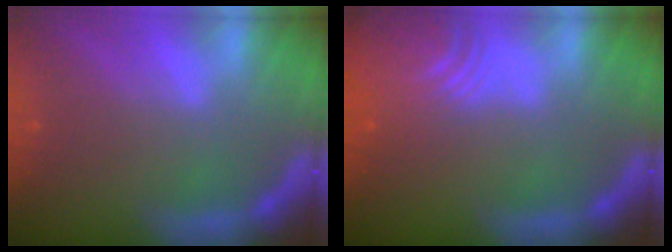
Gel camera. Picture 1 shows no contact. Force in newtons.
{"total": 8.0}